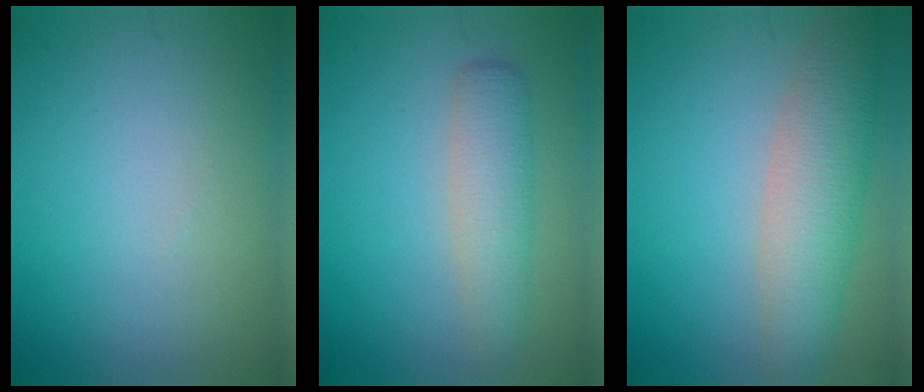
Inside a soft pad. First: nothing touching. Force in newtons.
{"total": 3.3, "press": 3.3, "slide": 0.1}
{"total": 6.0, "press": 6.0, "slide": 0.1}